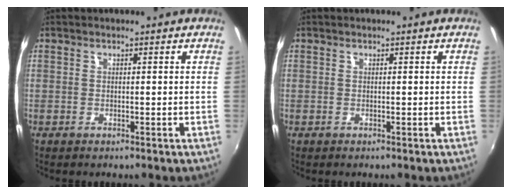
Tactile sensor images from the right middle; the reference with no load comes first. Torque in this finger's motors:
{"motor_torque": [0.00, 0.00, 0.00, 0.00]}